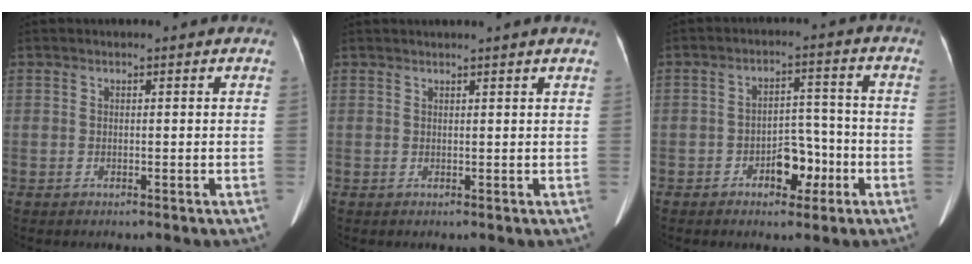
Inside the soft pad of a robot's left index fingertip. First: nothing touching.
{"total": 2.1, "force": [1.8, -0.7, 0.9], "torque": [-0.020, 0.008, 0.028]}
{"total": 5.7, "force": [-2.8, 3.2, 3.9], "torque": [-0.054, 0.018, -0.042]}